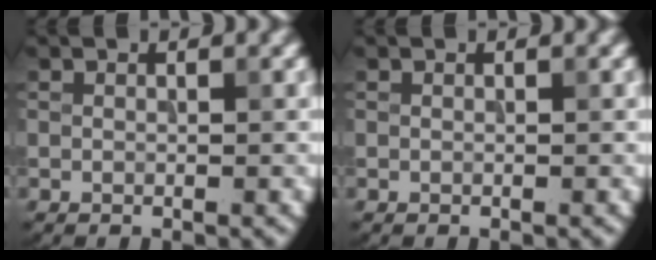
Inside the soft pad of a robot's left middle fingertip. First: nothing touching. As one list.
[{"total": 0.0}]